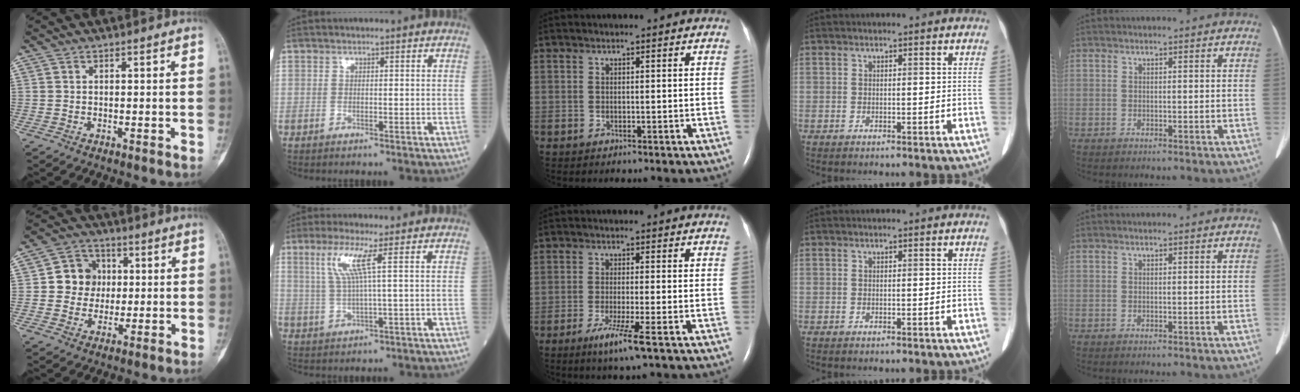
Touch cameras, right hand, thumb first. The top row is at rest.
{"thumb": {"total": 8.2, "force": [0.7, 7.6, 3.0], "torque": [-0.002, 0.009, 0.005]}, "index": {"total": 5.6, "force": [2.1, -0.7, 5.1], "torque": [-0.109, 0.003, 0.046]}, "middle": {"total": 5.1, "force": [-2.8, -0.5, 4.2], "torque": [-0.081, -0.018, -0.052]}}